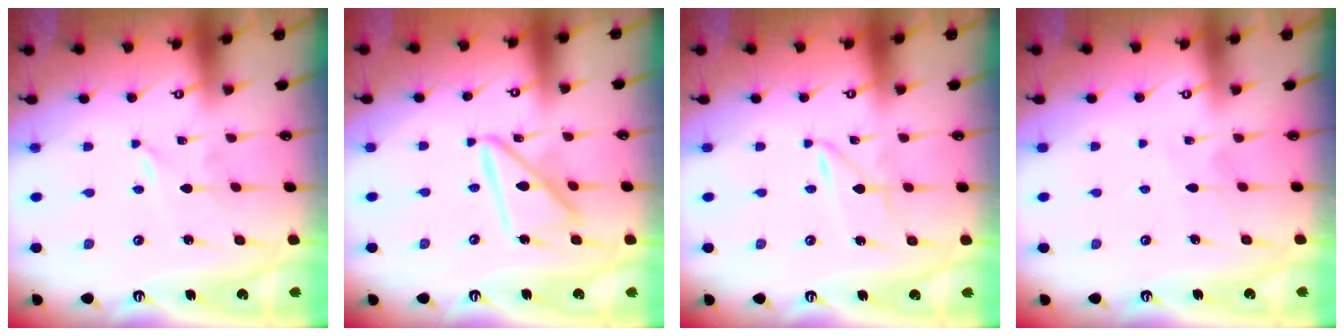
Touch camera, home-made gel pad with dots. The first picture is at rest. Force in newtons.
{"total": 13.6, "press": 13.5, "slide": 1.2}
{"total": 1.5, "press": 1.5, "slide": 0.1}
{"total": 4.3, "press": 4.3, "slide": 0.5}